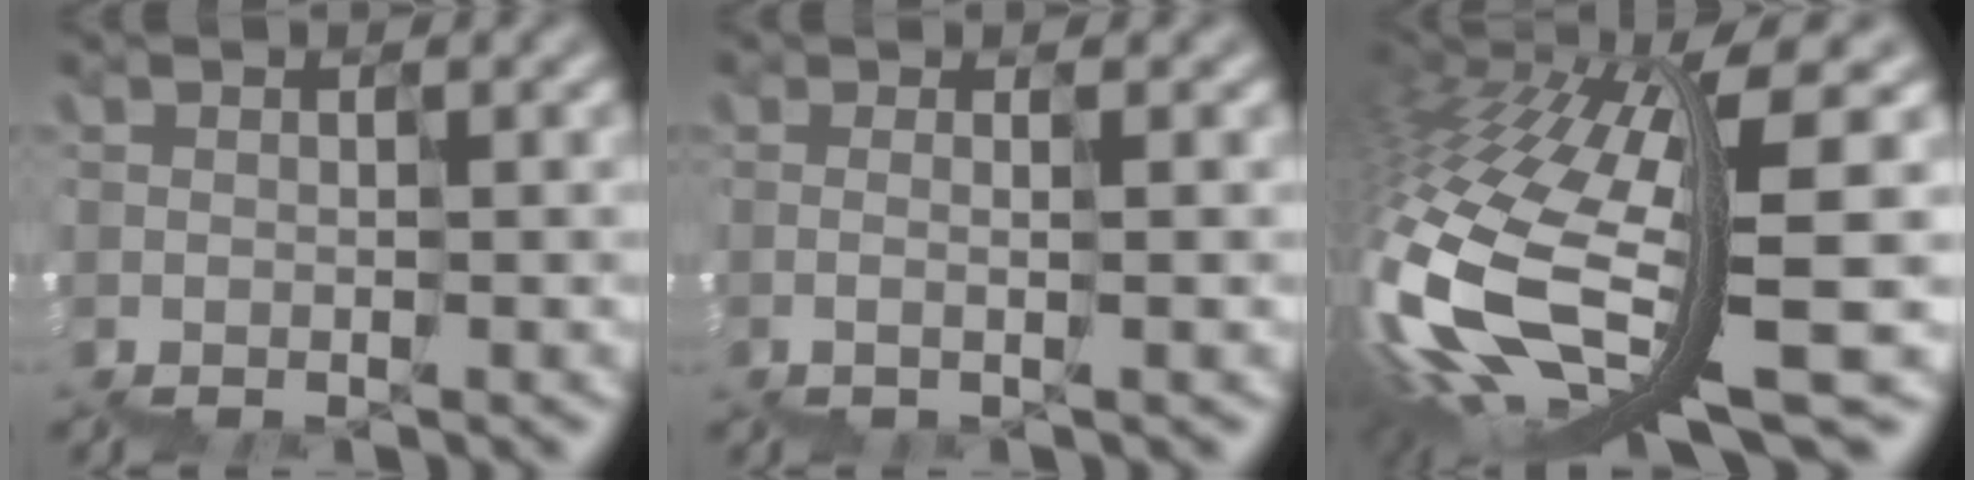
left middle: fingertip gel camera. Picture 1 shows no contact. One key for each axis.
{"total": 0.5, "fx": 0.0, "fy": 0.0, "fz": 0.5, "tx": -0.005, "ty": -0.004, "tz": -0.004}
{"total": 13.2, "fx": -0.5, "fy": 3.0, "fz": 12.9, "tx": -0.281, "ty": -0.033, "tz": 0.020}